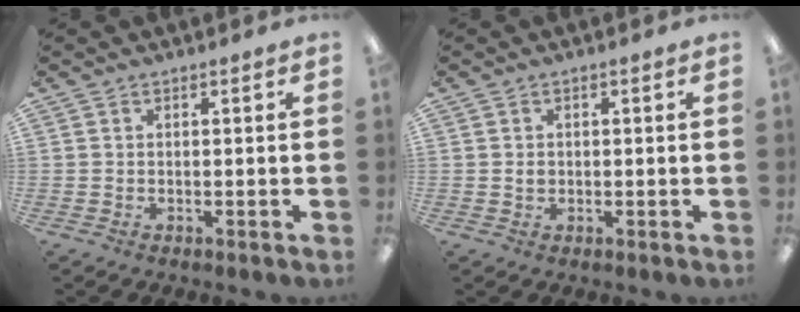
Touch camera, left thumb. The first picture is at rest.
{"total": 1.2, "force": [0.0, 0.9, 0.8], "torque": [-0.015, 0.004, -0.001]}